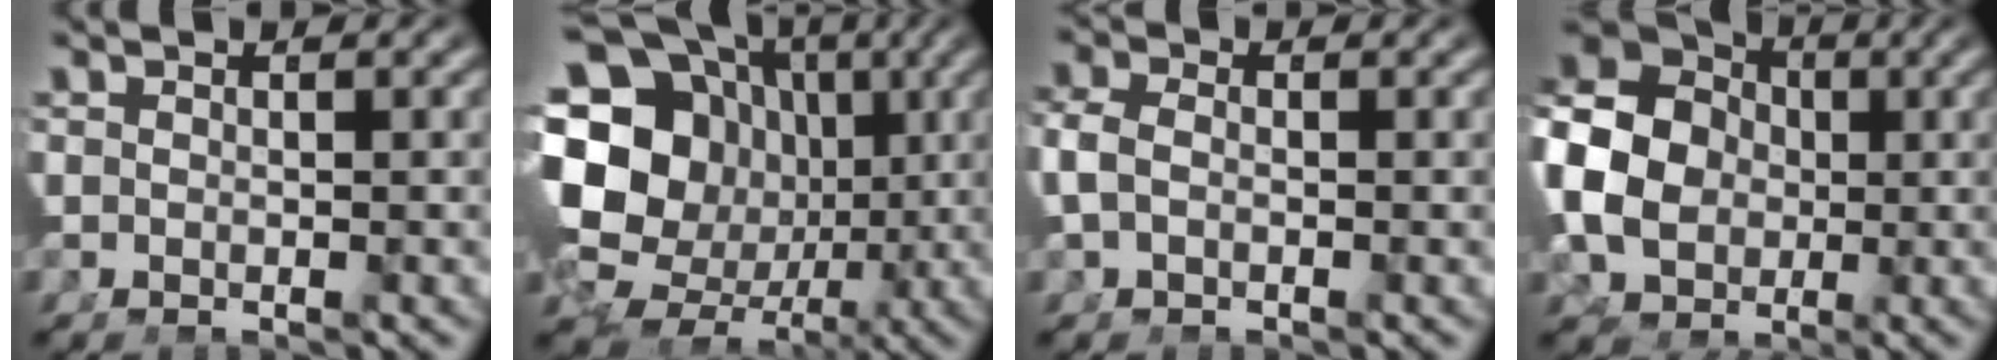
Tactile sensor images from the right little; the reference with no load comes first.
{"total": 24.1, "force": [0.1, 20.7, 12.3], "torque": [-0.255, -0.040, -0.004]}
{"total": 2.3, "force": [0.1, 2.0, 1.3], "torque": [-0.038, 0.005, -0.002]}
{"total": 11.8, "force": [1.2, 9.8, 6.4], "torque": [-0.138, -0.011, 0.021]}